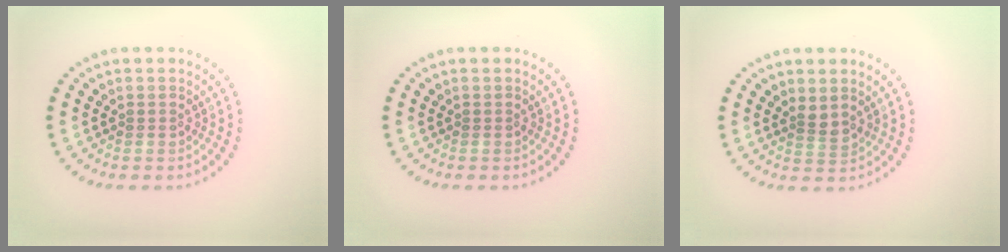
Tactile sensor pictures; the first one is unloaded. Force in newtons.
{"total": 0.0}
{"total": 1.6, "press": 1.2, "slide": 1.1}